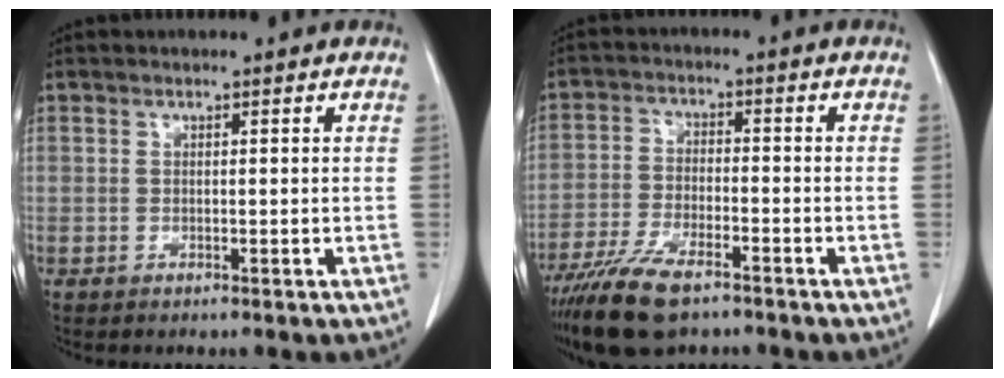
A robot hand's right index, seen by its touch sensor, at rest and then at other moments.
{"total": 10.5, "force": [-7.7, 3.1, 6.4], "torque": [-0.127, -0.019, -0.142]}